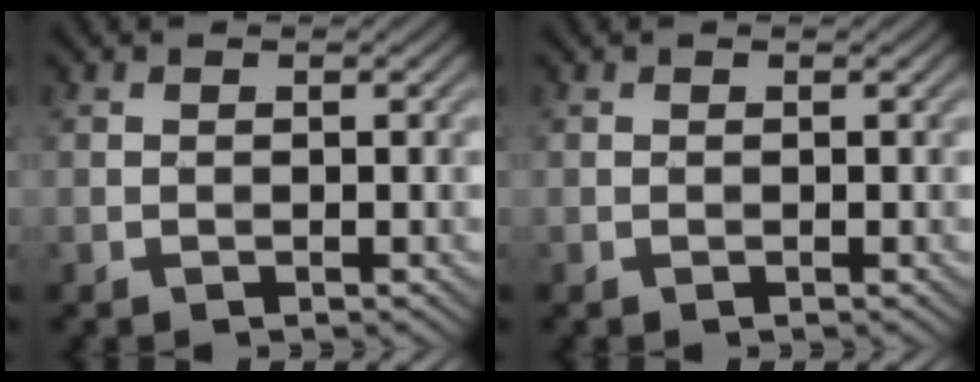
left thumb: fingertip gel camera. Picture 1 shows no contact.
{"total": 0.0}